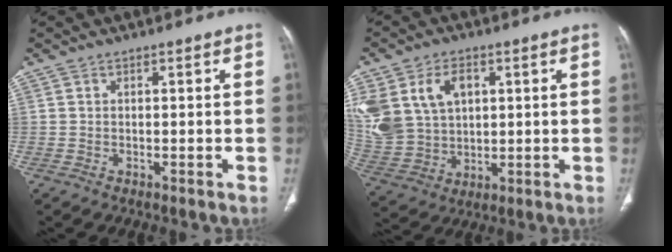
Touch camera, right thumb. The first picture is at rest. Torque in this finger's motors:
{"motor_torque": [0.19, 0.39, 0.44, 0.24, 0.10]}